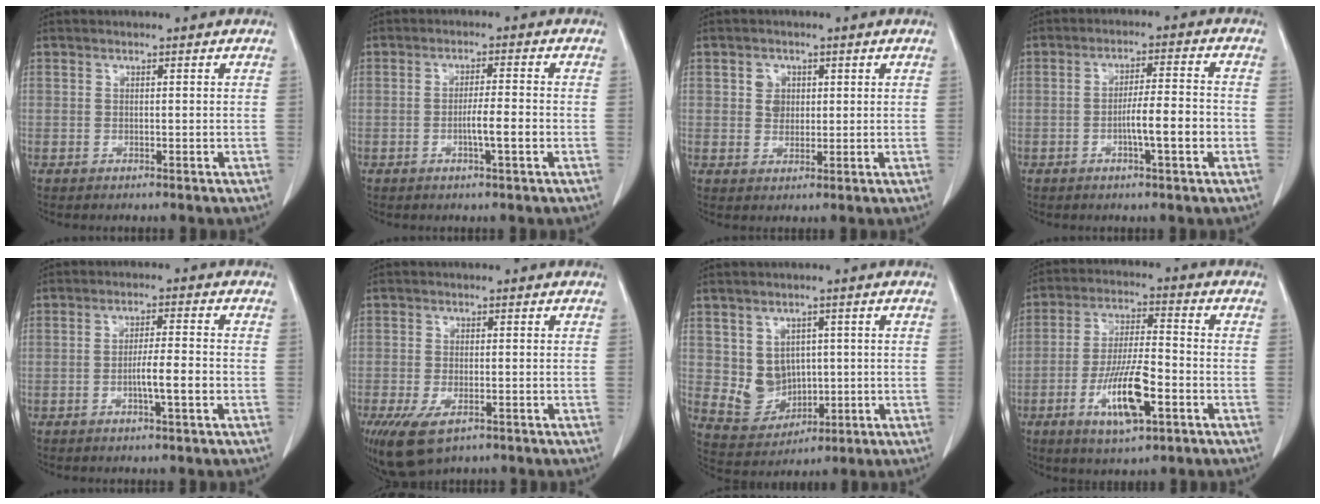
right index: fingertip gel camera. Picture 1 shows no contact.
{"total": 4.3, "force": [-1.1, 0.2, 4.1], "torque": [-0.071, -0.002, -0.019]}
{"total": 3.2, "force": [1.0, 2.7, 1.4], "torque": [-0.023, 0.005, 0.019]}
{"total": 6.9, "force": [-1.9, 0.6, 6.6], "torque": [-0.113, 0.006, -0.031]}
{"total": 5.0, "force": [-1.4, 0.3, 4.8], "torque": [-0.084, -0.001, -0.023]}
{"total": 8.2, "force": [-4.2, 4.0, 5.8], "torque": [-0.116, -0.020, -0.067]}
{"total": 6.7, "force": [0.9, 5.9, 3.2], "torque": [-0.064, 0.009, 0.037]}
{"total": 11.6, "force": [-4.3, 2.7, 10.4], "torque": [-0.201, -0.008, -0.073]}